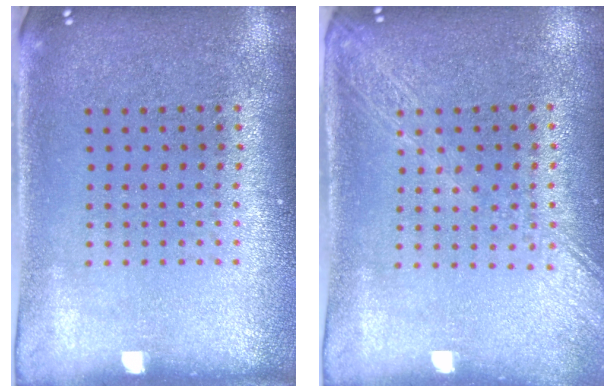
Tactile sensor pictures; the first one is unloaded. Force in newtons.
{"total": 1.9, "press": 1.7, "slide": 1.0}